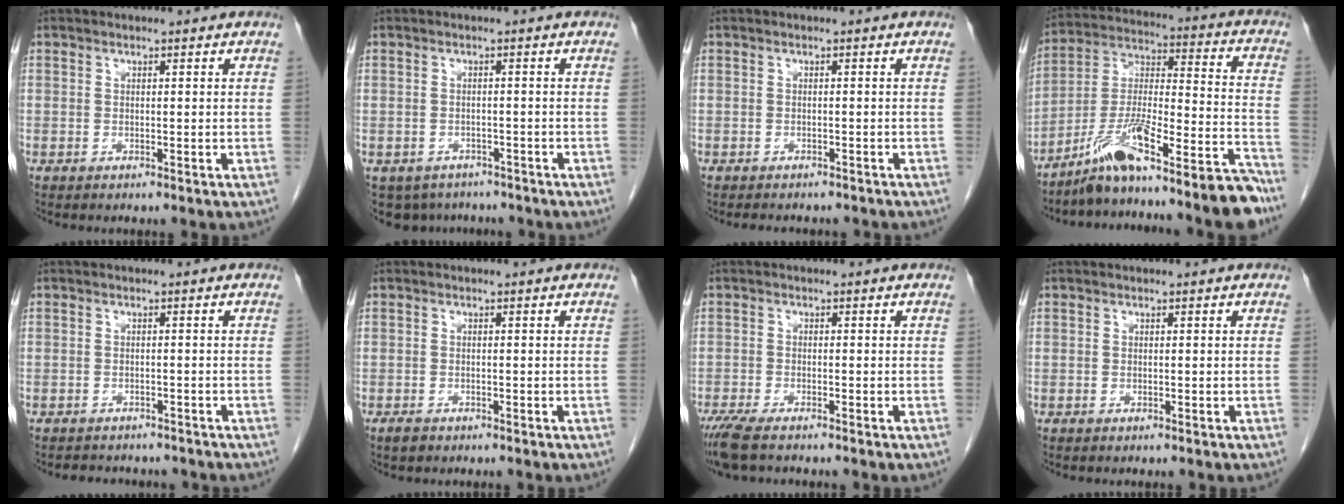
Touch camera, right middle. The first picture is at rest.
{"total": 5.9, "force": [-4.7, 3.5, 0.7], "torque": [-0.006, 0.002, -0.060]}
{"total": 5.9, "force": [-5.1, 2.0, 2.1], "torque": [-0.025, 0.000, -0.057]}
{"total": 17.5, "force": [-14.5, -0.2, 9.9], "torque": [-0.167, 0.030, -0.244]}
{"total": 5.8, "force": [-5.2, 2.2, 1.4], "torque": [-0.018, 0.003, -0.060]}
{"total": 1.1, "force": [-0.8, 0.6, 0.5], "torque": [-0.015, 0.000, -0.011]}
{"total": 5.3, "force": [-4.3, 0.9, 3.0], "torque": [-0.058, -0.014, -0.073]}
{"total": 0.0}